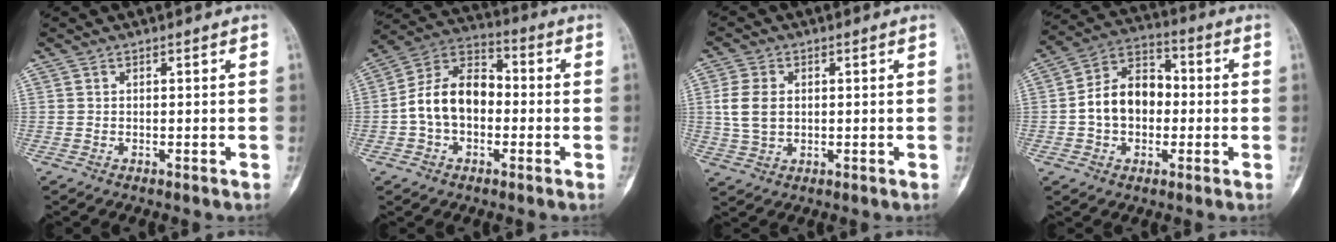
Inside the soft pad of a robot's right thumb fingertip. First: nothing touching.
{"total": 12.9, "force": [-1.4, 8.9, 9.2], "torque": [-0.151, 0.041, -0.038]}
{"total": 6.4, "force": [0.8, 4.5, 4.5], "torque": [-0.093, 0.000, 0.019]}
{"total": 11.9, "force": [-0.8, 8.8, 8.0], "torque": [-0.112, 0.036, -0.024]}